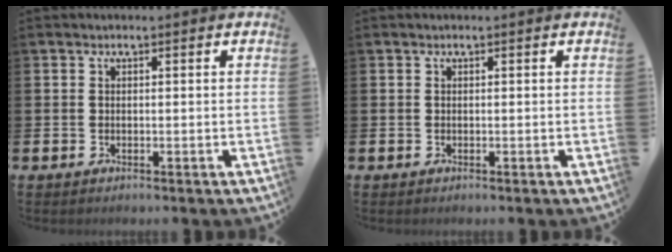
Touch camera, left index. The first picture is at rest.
{"total": 0.0}